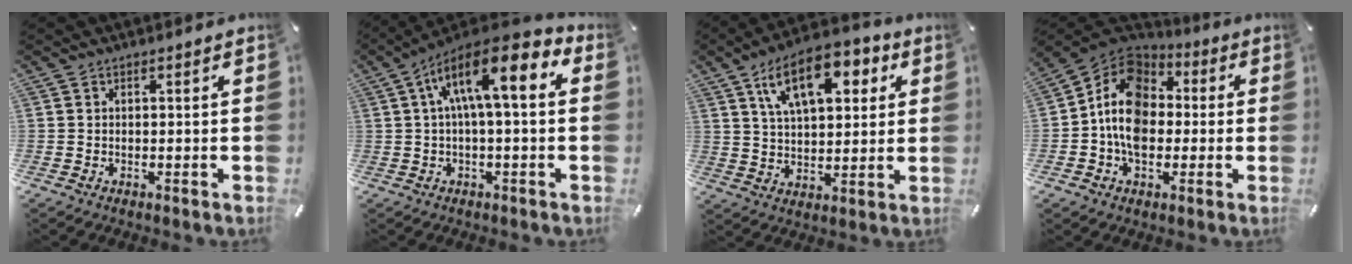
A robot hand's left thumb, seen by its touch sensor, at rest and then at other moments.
{"total": 13.5, "force": [4.0, 4.3, 12.2], "torque": [-0.208, -0.022, 0.067]}
{"total": 15.1, "force": [7.1, 7.9, 10.8], "torque": [-0.173, -0.007, 0.121]}
{"total": 12.8, "force": [-1.5, 10.3, 7.5], "torque": [-0.152, 0.017, -0.031]}